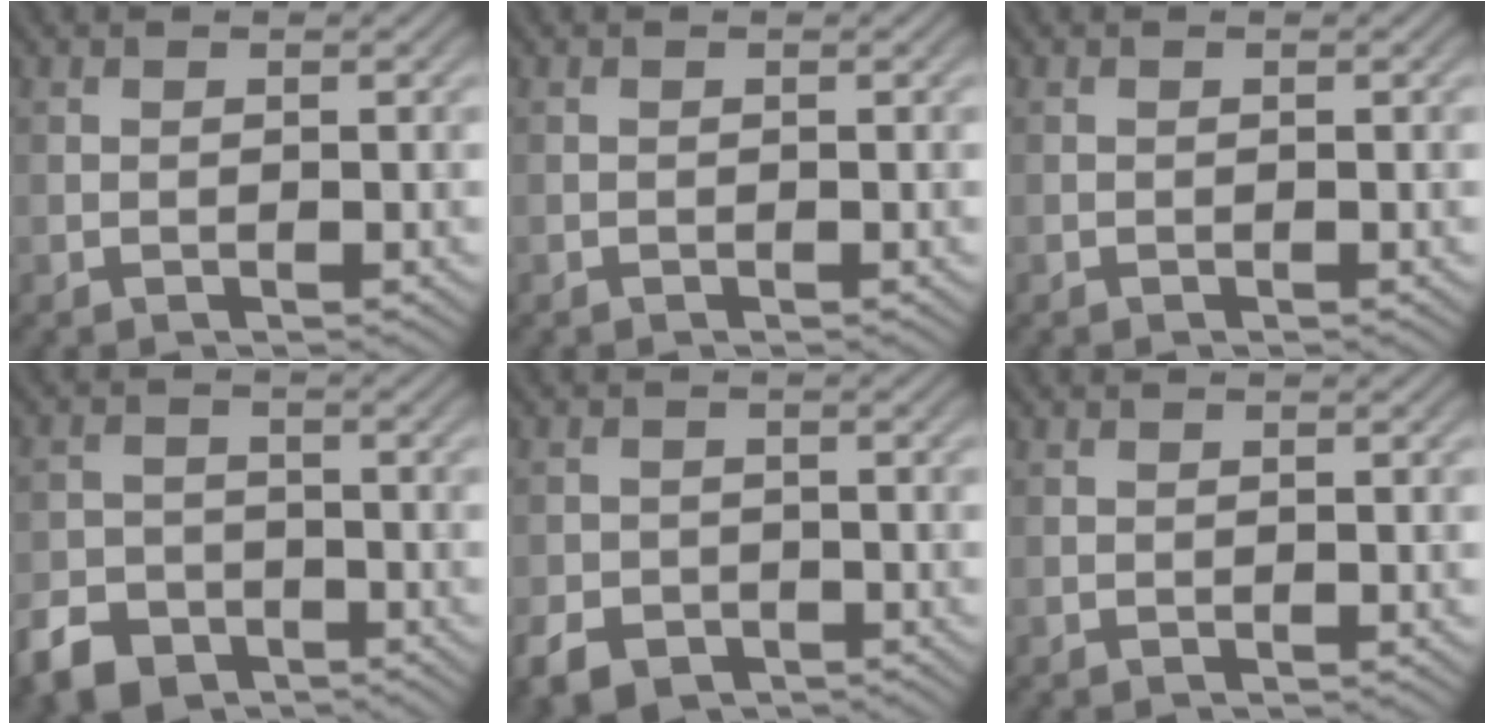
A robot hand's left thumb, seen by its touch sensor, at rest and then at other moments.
{"total": 0.0}
{"total": 0.0}
{"total": 5.5, "force": [-3.6, 3.4, 2.2], "torque": [-0.049, -0.003, -0.075]}
{"total": 4.2, "force": [-2.5, 2.8, 1.8], "torque": [-0.041, -0.010, -0.050]}
{"total": 0.0}